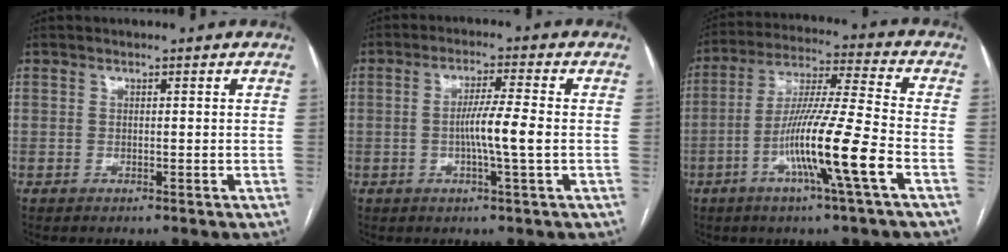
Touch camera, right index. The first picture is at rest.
{"total": 5.8, "force": [-0.8, -0.5, 5.7], "torque": [-0.102, 0.000, -0.019]}
{"total": 14.0, "force": [-5.2, -1.2, 12.9], "torque": [-0.241, -0.010, -0.101]}